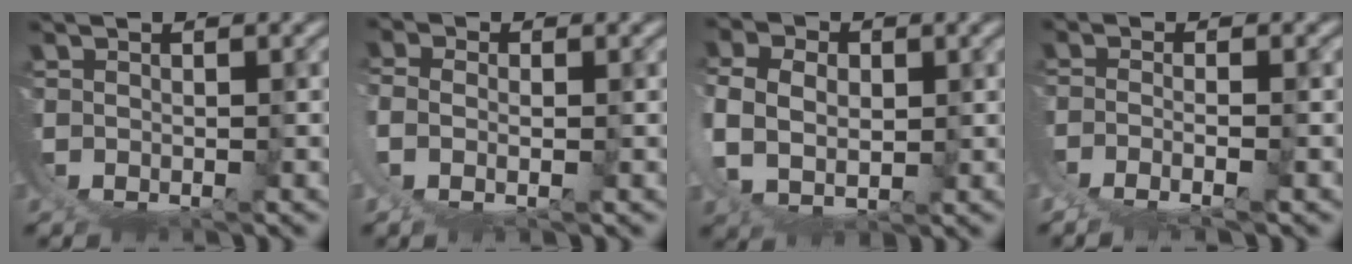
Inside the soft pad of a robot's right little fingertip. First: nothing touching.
{"total": 2.9, "force": [1.4, 1.0, 2.4], "torque": [-0.072, -0.010, 0.030]}
{"total": 5.4, "force": [2.6, 3.0, 3.6], "torque": [-0.087, -0.012, 0.055]}
{"total": 3.0, "force": [-0.6, 1.0, 2.8], "torque": [-0.062, -0.018, 0.000]}